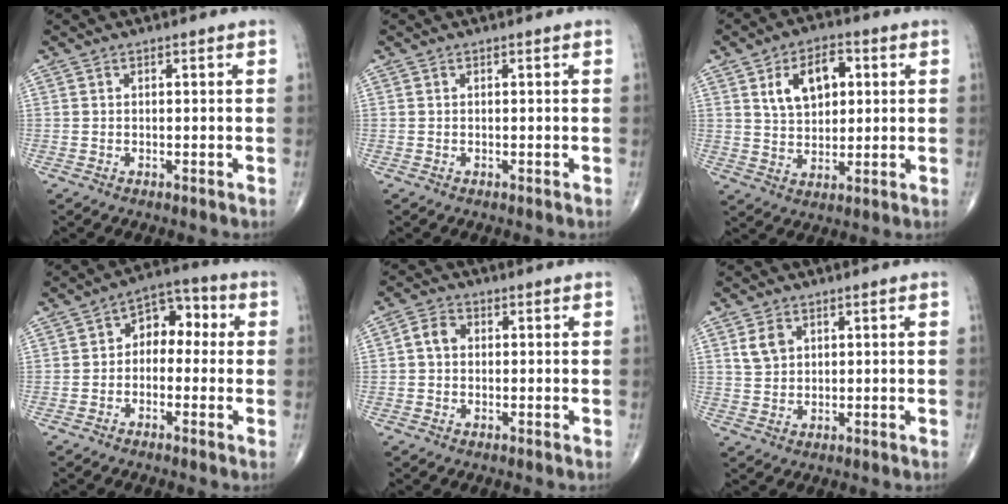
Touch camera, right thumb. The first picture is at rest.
{"total": 0.0}
{"total": 10.2, "force": [3.2, 6.3, 7.4], "torque": [-0.094, -0.002, 0.053]}
{"total": 7.8, "force": [0.2, 5.5, 5.6], "torque": [-0.041, 0.038, -0.016]}
{"total": 3.5, "force": [0.2, 2.8, 2.2], "torque": [-0.033, 0.012, -0.003]}
{"total": 4.0, "force": [1.7, 3.0, 2.1], "torque": [-0.029, -0.005, 0.036]}